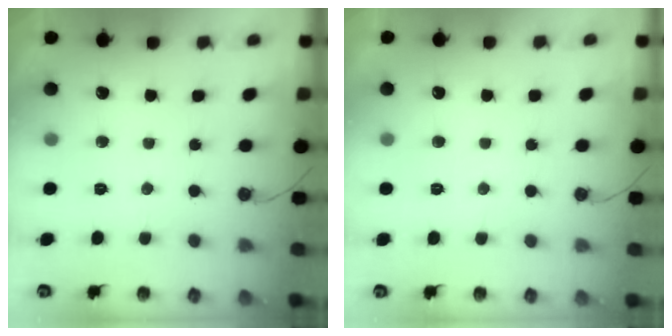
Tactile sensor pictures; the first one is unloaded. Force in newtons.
{"total": 0.0}